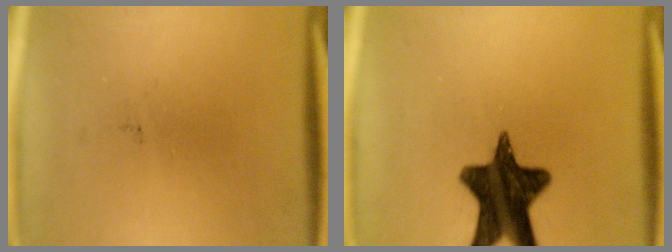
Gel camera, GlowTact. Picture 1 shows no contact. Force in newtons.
{"total": 14.7}